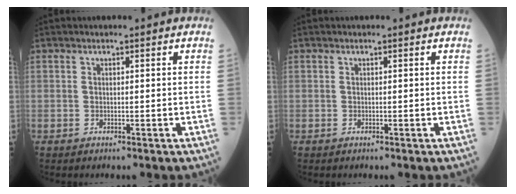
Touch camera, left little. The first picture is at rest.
{"total": 0.0}